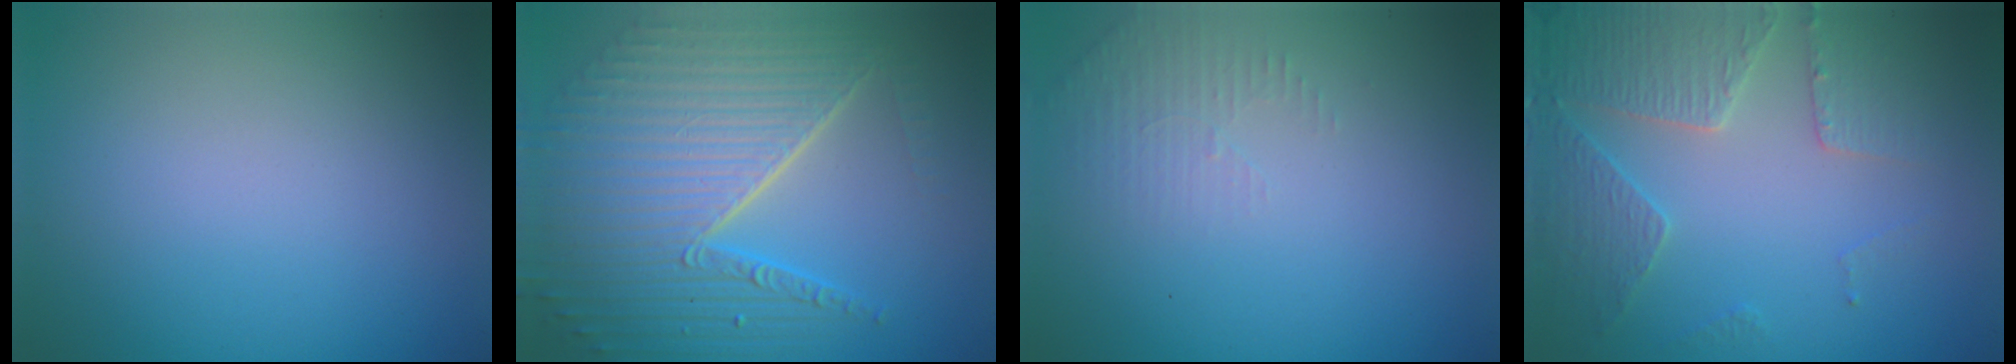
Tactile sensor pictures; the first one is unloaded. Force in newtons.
{"total": 9.5, "press": 6.0, "slide": 7.4}
{"total": 1.5, "press": 1.5, "slide": 0.4}
{"total": 4.0, "press": 3.9, "slide": 0.7}